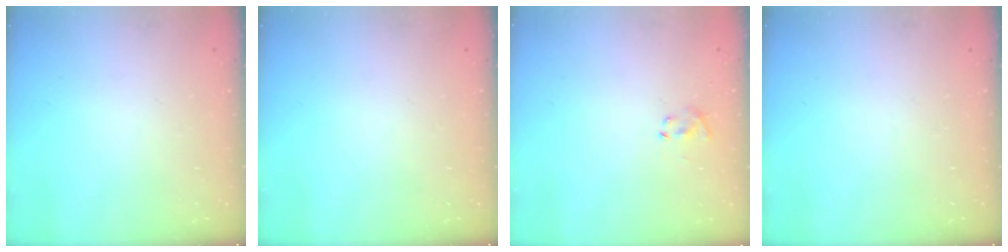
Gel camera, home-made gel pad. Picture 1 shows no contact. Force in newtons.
{"total": 0.0}
{"total": 2.3, "press": 2.1, "slide": 1.0}
{"total": 0.0}